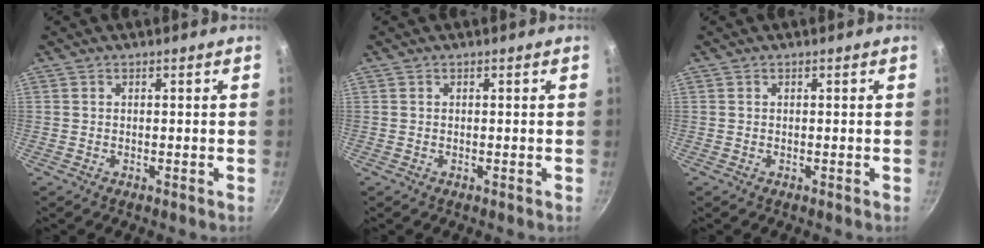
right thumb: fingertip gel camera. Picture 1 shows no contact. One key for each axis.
{"total": 0.0}
{"total": 0.0}